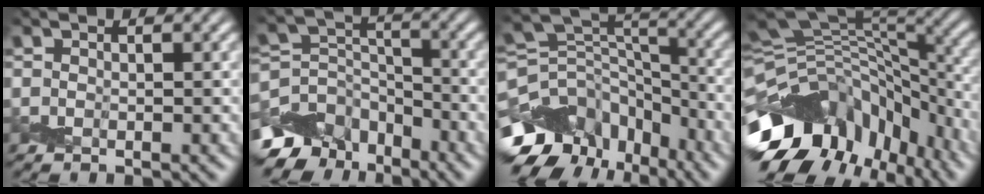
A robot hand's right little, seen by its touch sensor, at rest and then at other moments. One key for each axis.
{"total": 6.9, "fx": -4.5, "fy": 4.4, "fz": 2.8, "tx": -0.044, "ty": 0.002, "tz": -0.098}
{"total": 11.9, "fx": -7.5, "fy": 8.0, "fz": 4.7, "tx": -0.104, "ty": 0.010, "tz": -0.100}
{"total": 13.9, "fx": -8.4, "fy": 8.1, "fz": 7.5, "tx": -0.152, "ty": 0.025, "tz": -0.141}